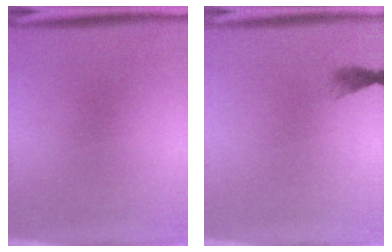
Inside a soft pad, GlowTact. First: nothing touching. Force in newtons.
{"total": 1.0}